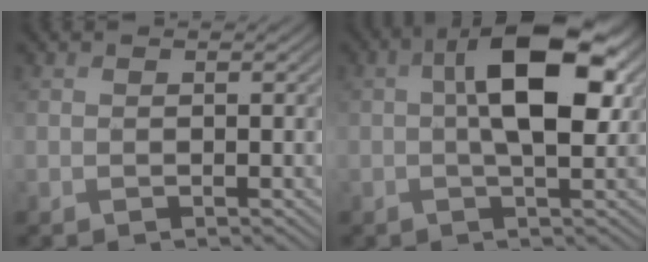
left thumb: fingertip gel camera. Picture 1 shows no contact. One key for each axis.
{"total": 9.1, "fx": 1.5, "fy": 4.0, "fz": 8.1, "tx": -0.141, "ty": 0.010, "tz": 0.016}